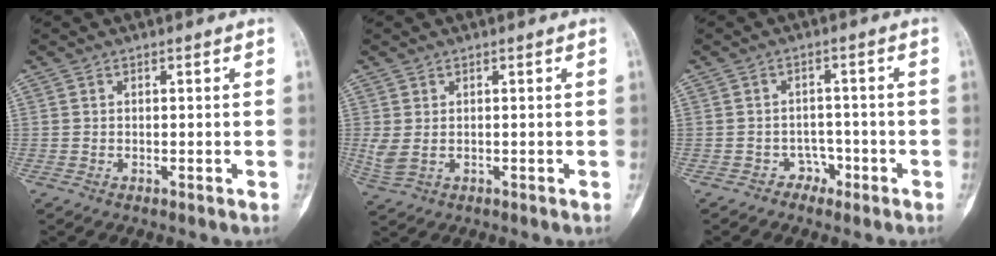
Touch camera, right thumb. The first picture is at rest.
{"total": 3.1, "force": [0.2, 1.8, 2.5], "torque": [-0.070, 0.003, 0.013]}
{"total": 2.9, "force": [-1.8, 2.2, 0.3], "torque": [0.015, 0.021, -0.030]}